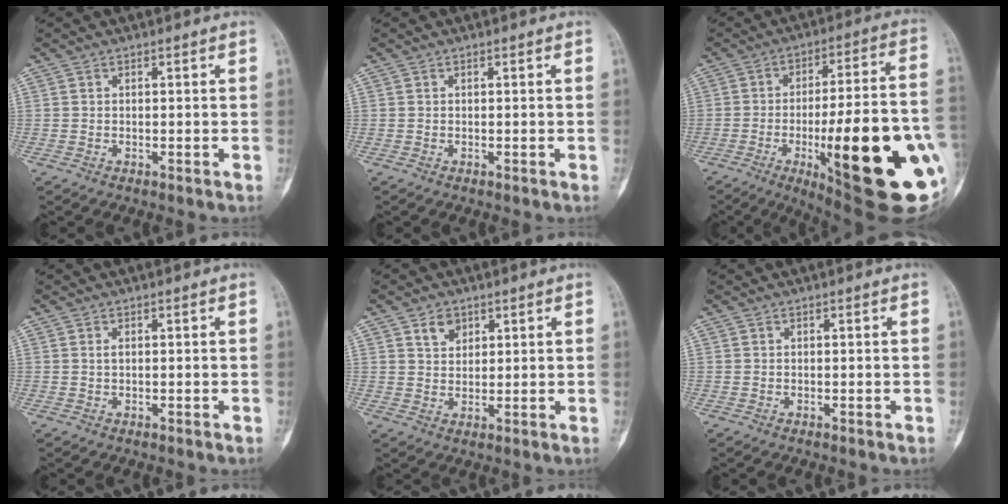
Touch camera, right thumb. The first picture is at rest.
{"total": 0.0}
{"total": 32.3, "force": [-8.2, 8.3, 30.1], "torque": [-0.360, -0.004, -0.107]}
{"total": 0.5, "force": [0.1, 0.2, 0.5], "torque": [-0.006, 0.001, 0.000]}
{"total": 3.7, "force": [2.1, 2.7, 1.5], "torque": [-0.010, -0.015, 0.038]}
{"total": 0.0}